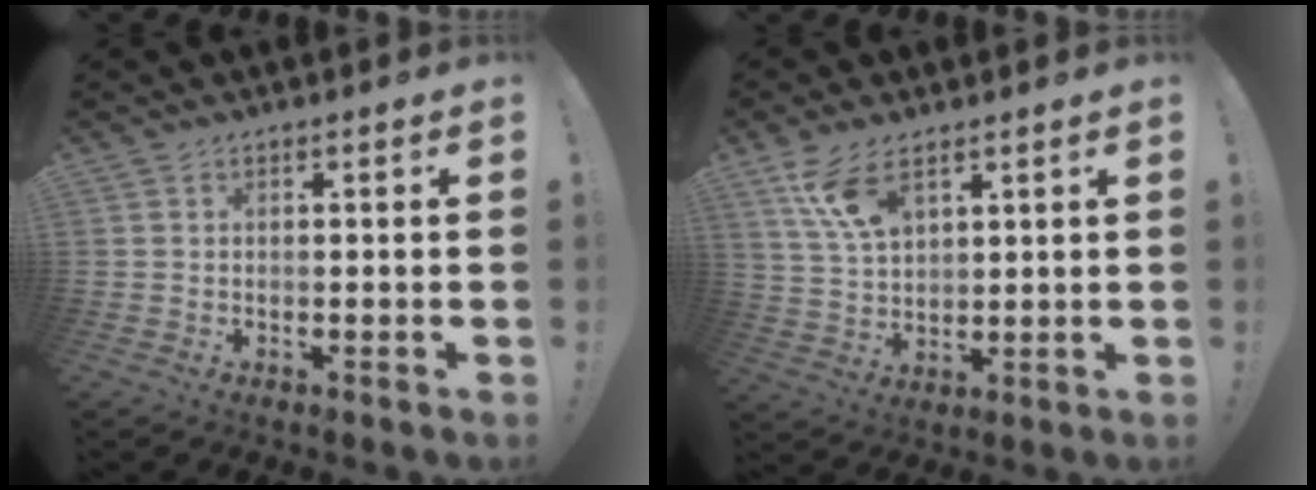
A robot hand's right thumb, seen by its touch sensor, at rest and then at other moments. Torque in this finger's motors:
{"motor_torque": [0.25, -0.08, 0.59, 0.35, 0.11]}